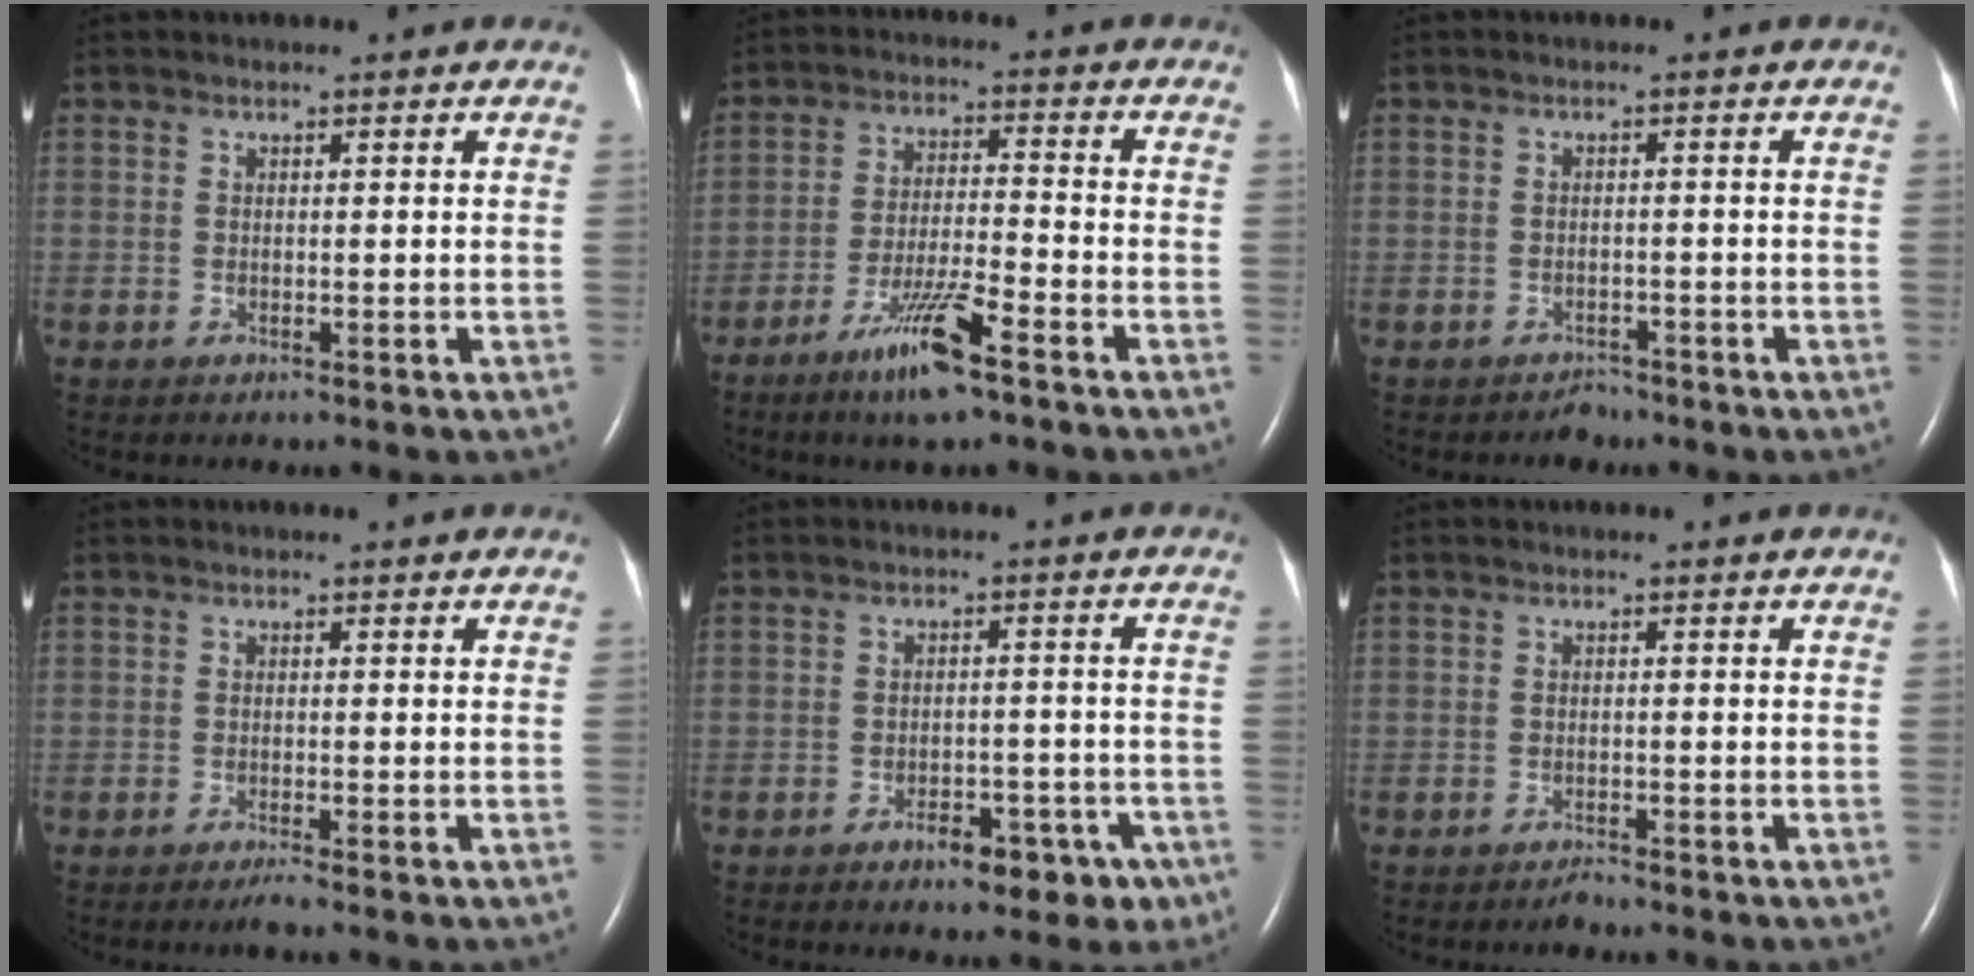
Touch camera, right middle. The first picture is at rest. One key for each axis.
{"total": 9.2, "fx": -5.9, "fy": 0.4, "fz": 7.1, "tx": -0.138, "ty": -0.019, "tz": -0.108}
{"total": 1.6, "fx": -1.4, "fy": 0.7, "fz": -0.2, "tx": -0.005, "ty": 0.001, "tz": -0.021}
{"total": 1.2, "fx": -0.9, "fy": -0.3, "fz": 0.7, "tx": -0.015, "ty": -0.002, "tz": -0.018}
{"total": 6.9, "fx": -4.3, "fy": 3.6, "fz": 4.0, "tx": -0.036, "ty": 0.015, "tz": -0.053}
{"total": 0.9, "fx": -0.9, "fy": 0.1, "fz": 0.1, "tx": -0.005, "ty": -0.002, "tz": -0.013}